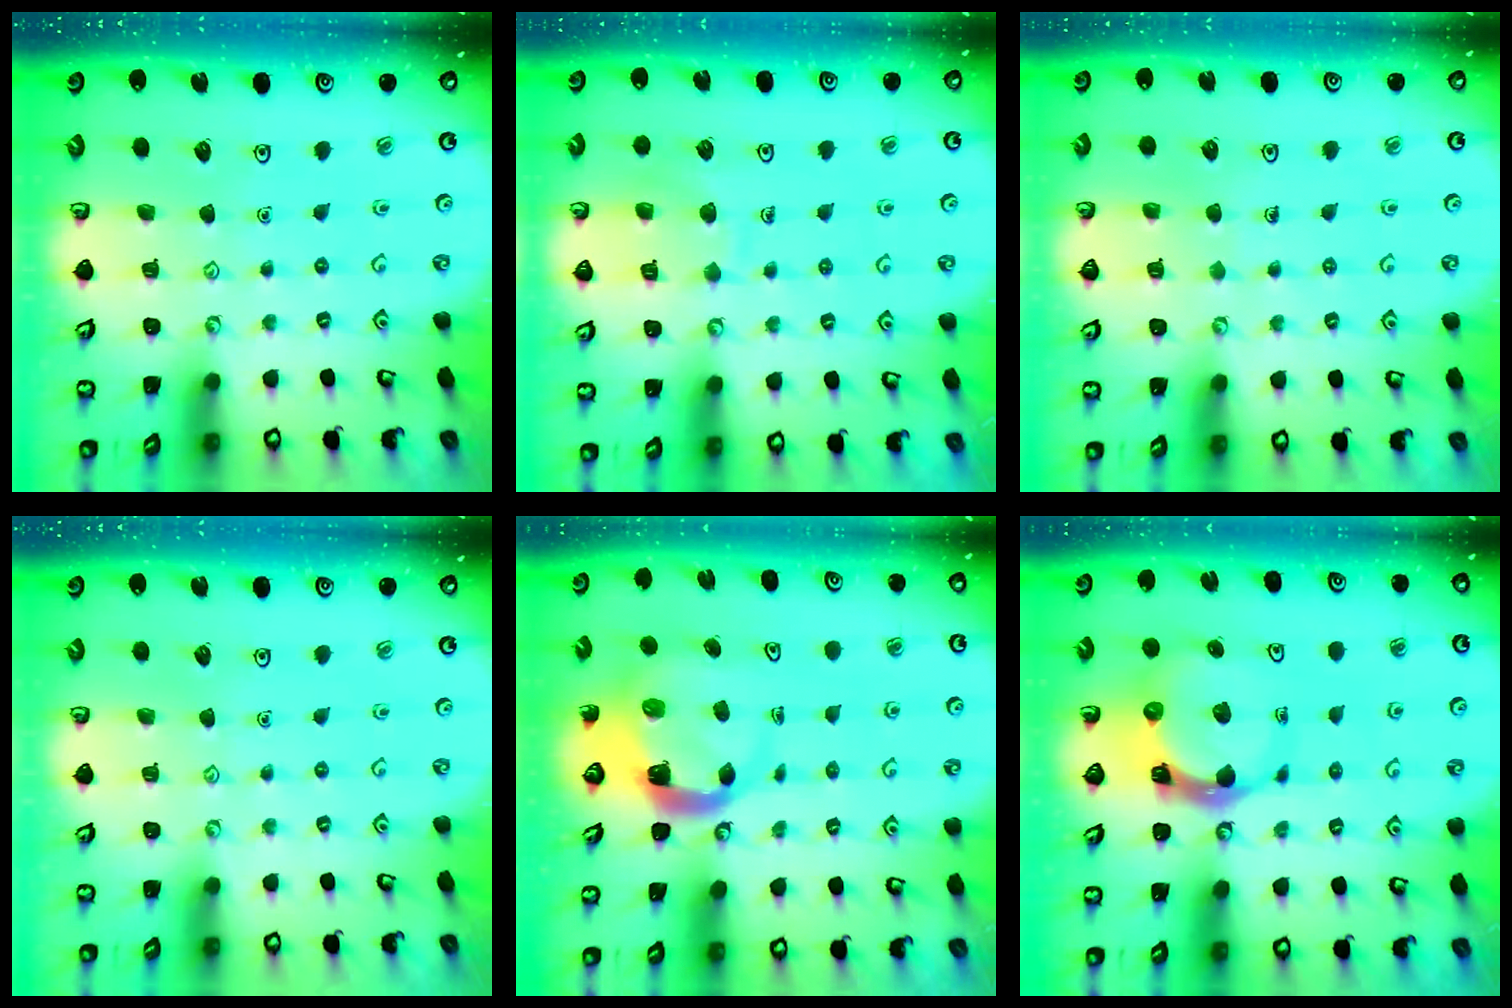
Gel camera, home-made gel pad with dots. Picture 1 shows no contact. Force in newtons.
{"total": 8.4, "press": 8.4, "slide": 0.8}
{"total": 3.5, "press": 3.5, "slide": 0.2}
{"total": 0.0}
{"total": 4.8, "press": 4.8, "slide": 0.7}
{"total": 7.4, "press": 7.3, "slide": 1.1}